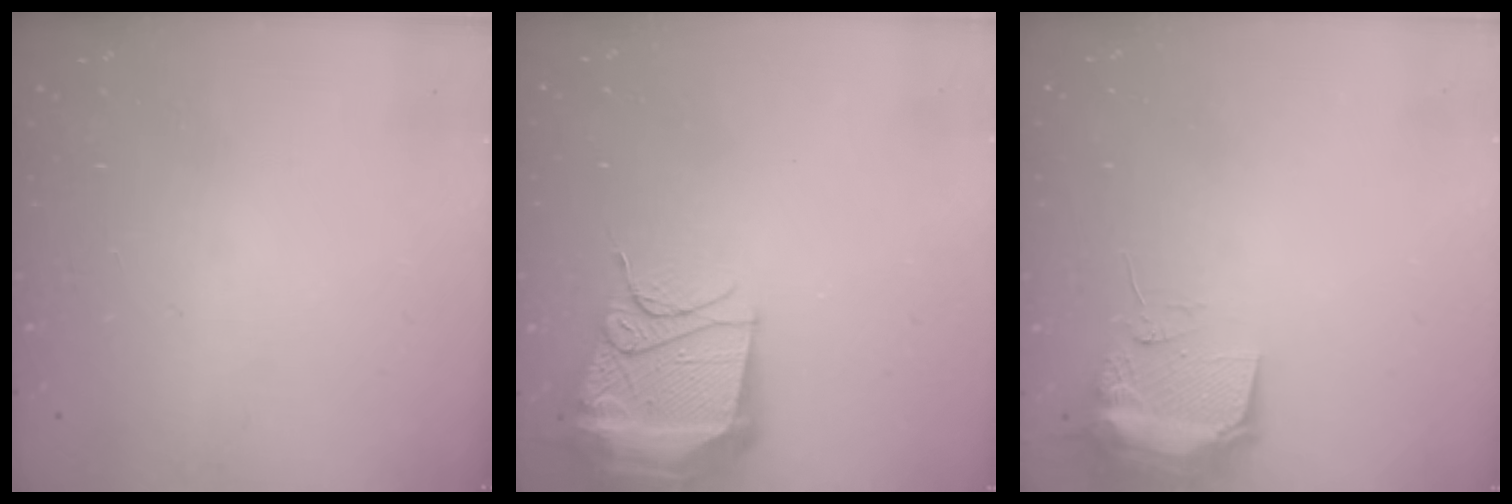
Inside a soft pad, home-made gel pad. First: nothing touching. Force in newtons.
{"total": 17.7, "press": 17.4, "slide": 3.4}
{"total": 11.1, "press": 11.0, "slide": 1.2}